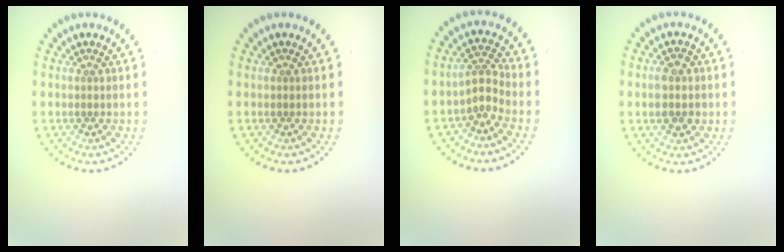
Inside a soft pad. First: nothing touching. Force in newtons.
{"total": 0.0}
{"total": 2.3, "press": 1.6, "slide": 1.6}
{"total": 2.9, "press": 2.9, "slide": 0.0}